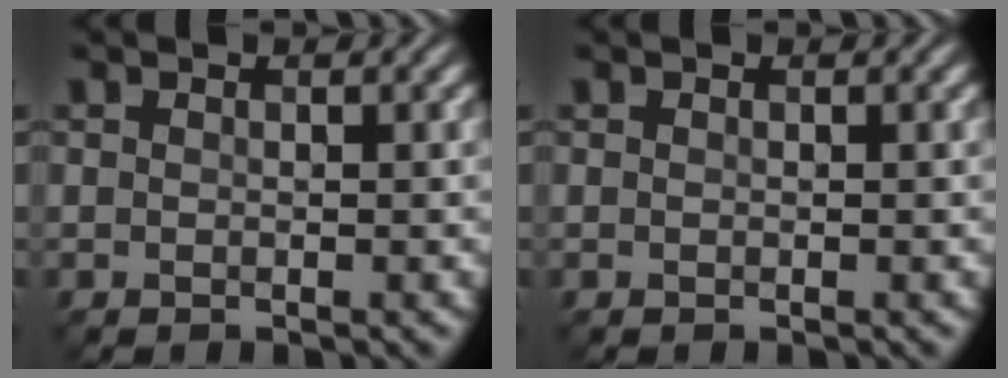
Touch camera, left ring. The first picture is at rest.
{"total": 0.0}